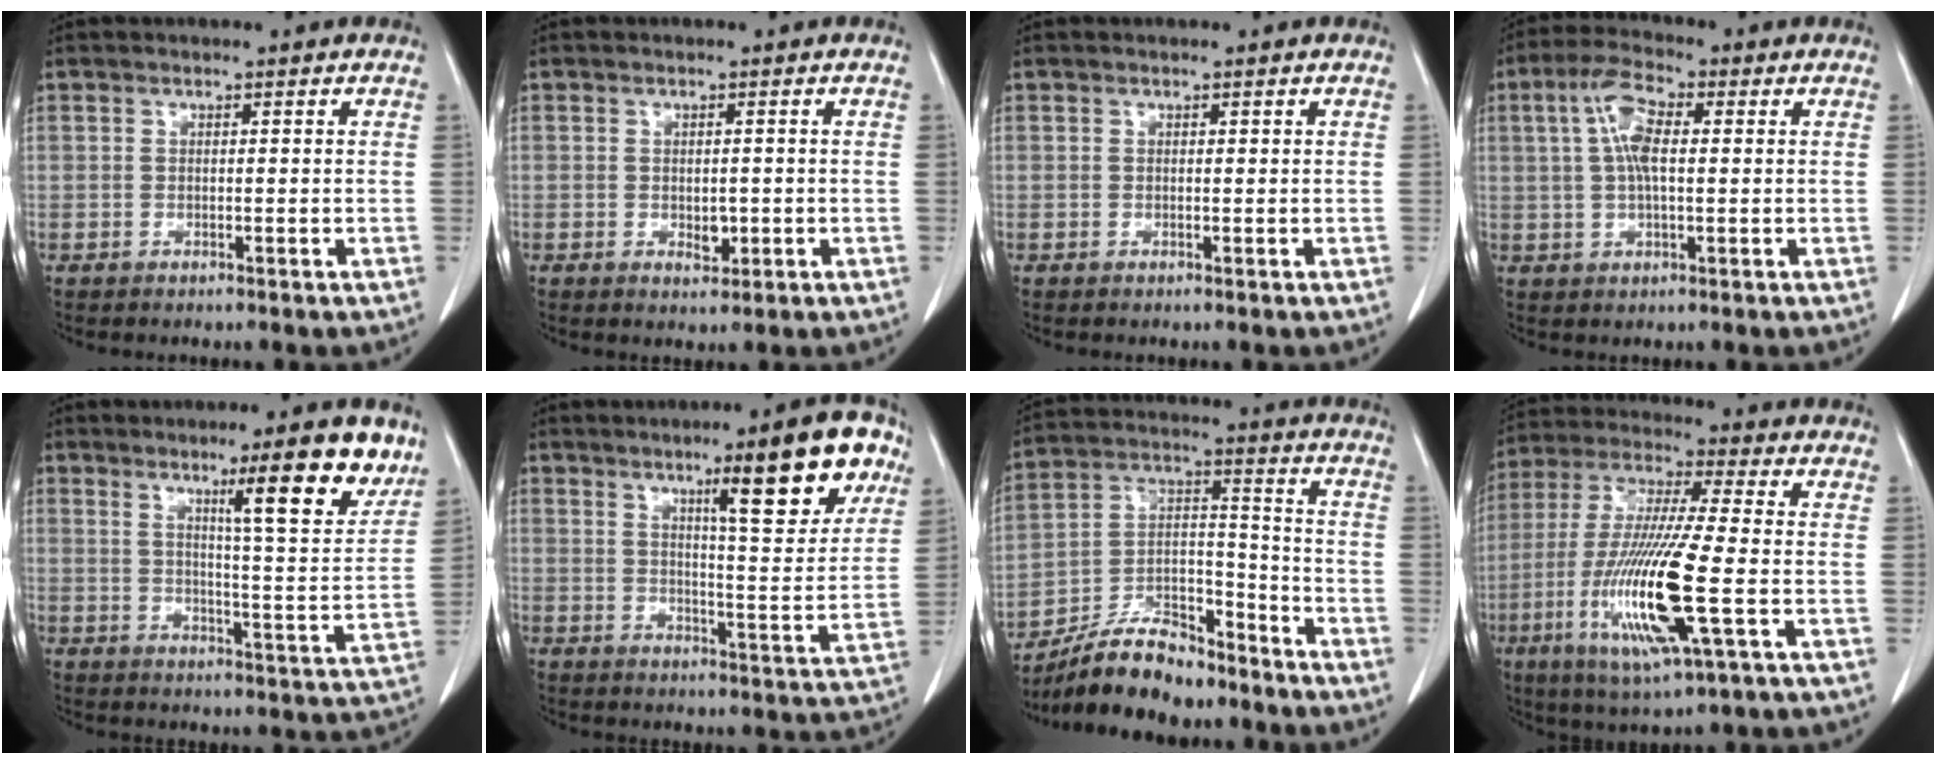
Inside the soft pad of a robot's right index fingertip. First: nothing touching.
{"total": 2.0, "force": [-0.3, 1.2, 1.5], "torque": [-0.020, 0.001, 0.003]}
{"total": 0.0}
{"total": 7.2, "force": [1.5, 2.4, 6.6], "torque": [-0.141, 0.016, 0.026]}
{"total": 12.9, "force": [8.2, 0.6, 10.0], "torque": [-0.131, -0.012, 0.115]}
{"total": 15.1, "force": [8.5, 1.9, 12.3], "torque": [-0.159, 0.000, 0.117]}
{"total": 13.4, "force": [-11.6, 4.0, 5.3], "torque": [-0.092, 0.025, -0.207]}
{"total": 16.7, "force": [-4.3, 0.9, 16.1], "torque": [-0.333, -0.020, -0.079]}